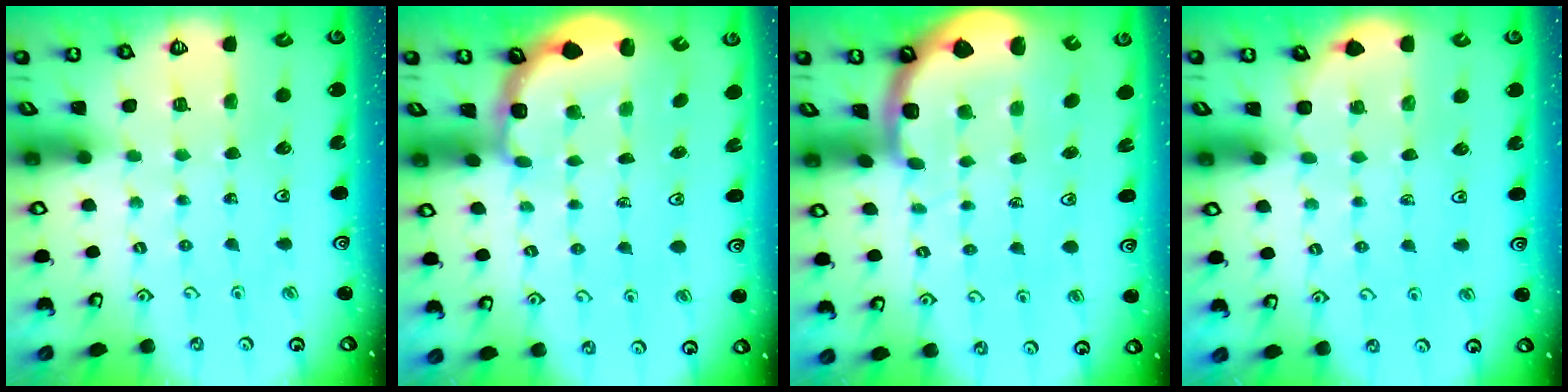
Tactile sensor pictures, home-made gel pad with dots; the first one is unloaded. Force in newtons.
{"total": 2.8, "press": 2.2, "slide": 1.7}
{"total": 3.7, "press": 3.2, "slide": 1.8}
{"total": 2.3, "press": 2.3, "slide": 0.2}